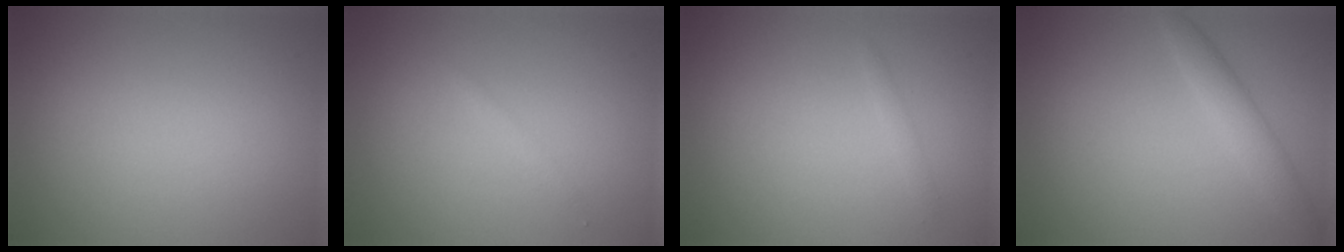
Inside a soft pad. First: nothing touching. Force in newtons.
{"total": 0.7, "press": 0.7, "slide": 0.1}
{"total": 0.6, "press": 0.6, "slide": 0.0}
{"total": 2.3, "press": 2.3, "slide": 0.1}